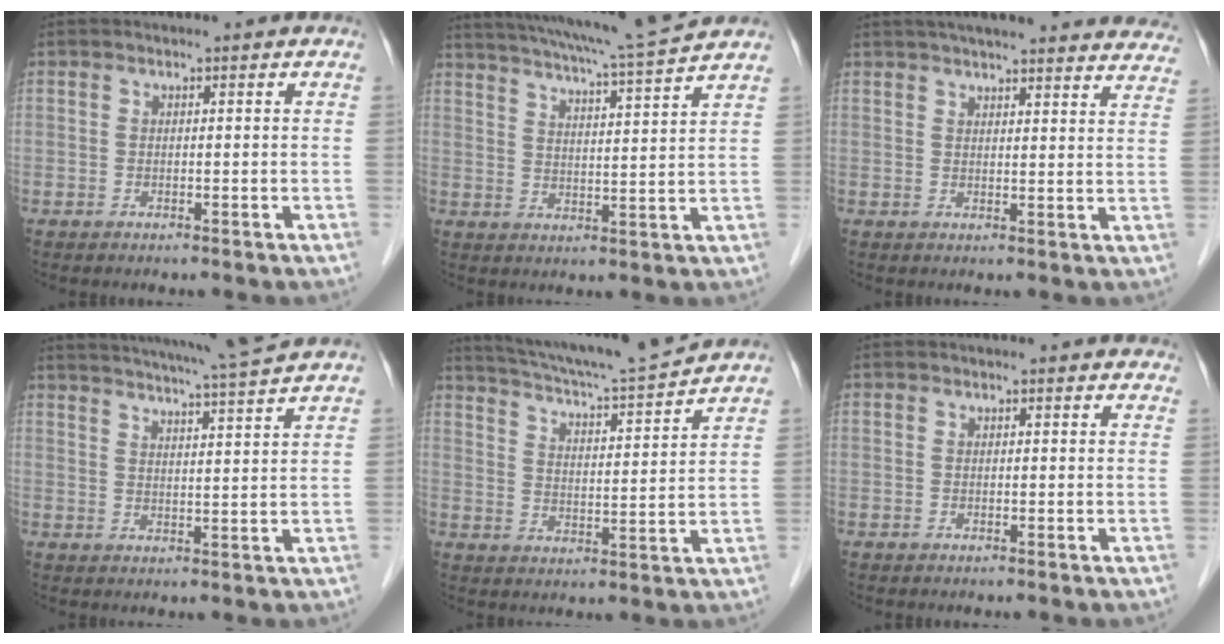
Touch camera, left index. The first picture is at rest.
{"total": 13.8, "force": [12.3, -1.4, 5.9], "torque": [-0.111, -0.013, 0.174]}
{"total": 25.1, "force": [23.0, 3.2, 9.6], "torque": [-0.138, -0.021, 0.265]}
{"total": 12.6, "force": [11.5, -1.7, 4.8], "torque": [-0.090, -0.019, 0.154]}
{"total": 13.6, "force": [12.8, -1.0, 4.3], "torque": [-0.086, -0.018, 0.193]}
{"total": 3.2, "force": [2.9, 0.9, 1.0], "torque": [-0.012, 0.012, 0.020]}